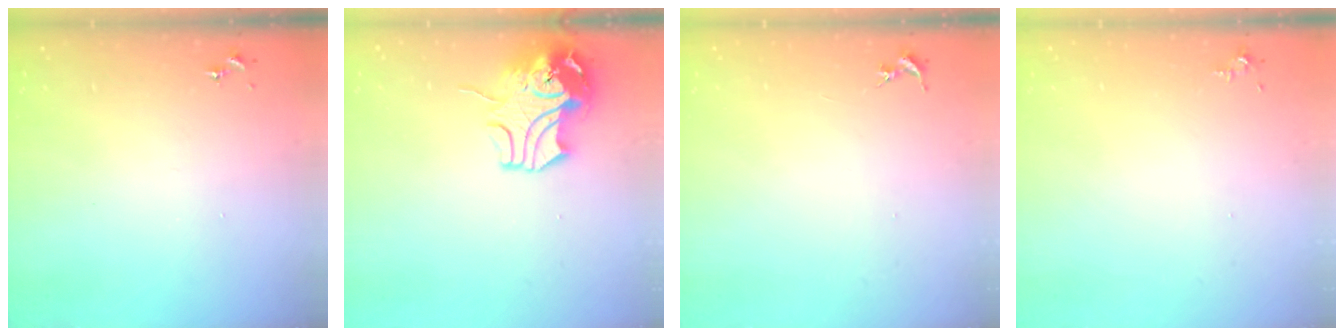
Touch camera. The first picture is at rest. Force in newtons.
{"total": 12.4, "press": 12.3, "slide": 2.0}
{"total": 0.0}
{"total": 3.5, "press": 3.4, "slide": 0.5}